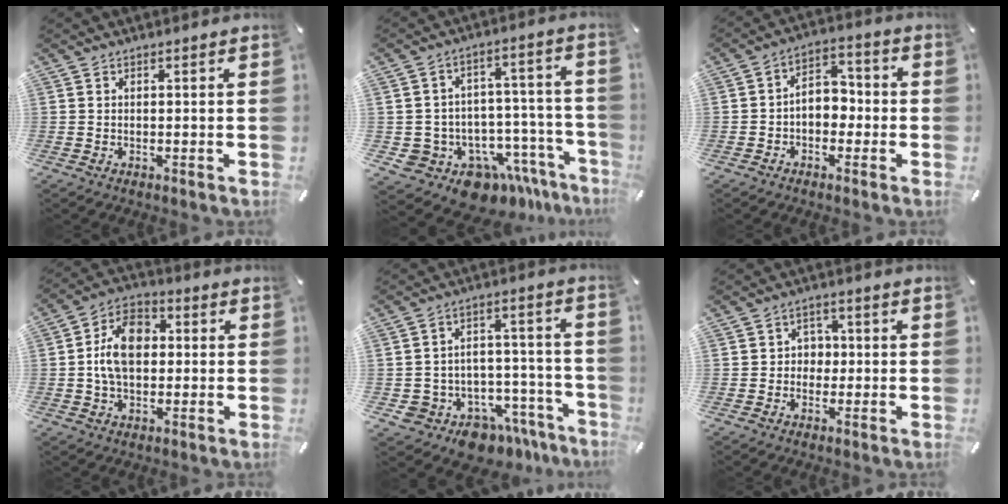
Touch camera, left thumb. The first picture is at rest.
{"total": 13.1, "force": [-8.4, 9.0, 4.4], "torque": [-0.034, 0.044, -0.132]}
{"total": 6.0, "force": [-1.8, 4.7, 3.4], "torque": [-0.053, 0.015, -0.034]}
{"total": 10.9, "force": [0.3, 7.9, 7.6], "torque": [-0.150, 0.011, 0.003]}
{"total": 9.4, "force": [-6.6, 6.4, 2.3], "torque": [-0.028, 0.033, -0.105]}
{"total": 4.6, "force": [-0.7, 4.4, 1.1], "torque": [-0.015, 0.013, -0.017]}